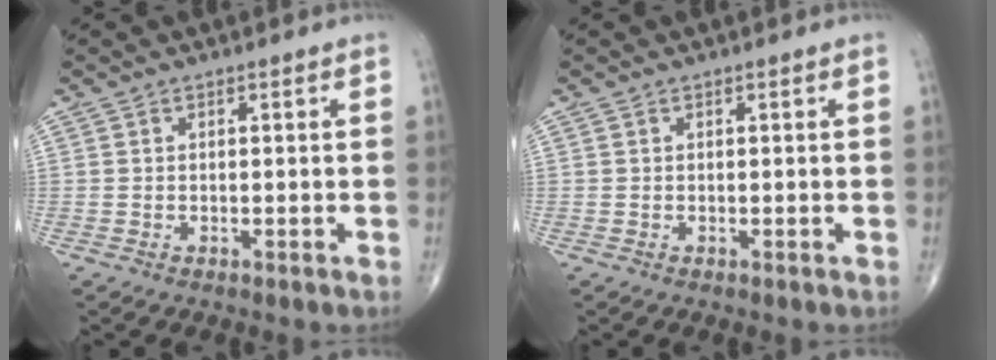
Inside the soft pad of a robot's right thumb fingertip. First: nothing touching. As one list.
[{"total": 0.0}]